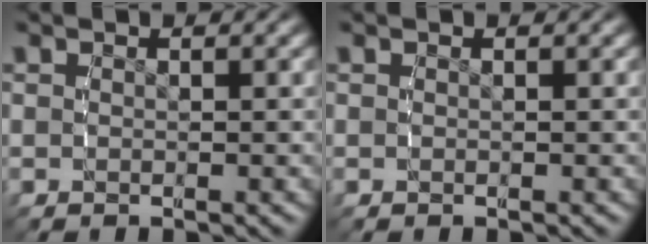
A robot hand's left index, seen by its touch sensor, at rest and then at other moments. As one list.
[{"total": 0.0}]